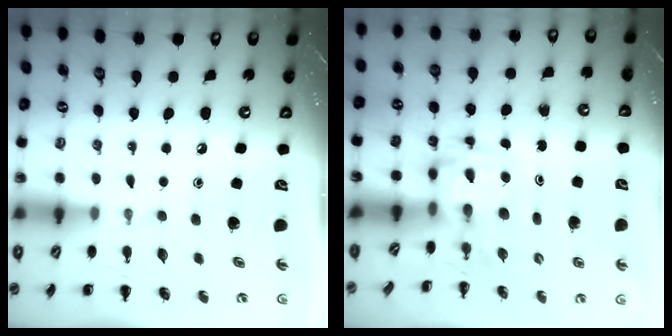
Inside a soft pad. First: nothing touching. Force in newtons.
{"total": 2.9, "press": 2.9, "slide": 0.5}